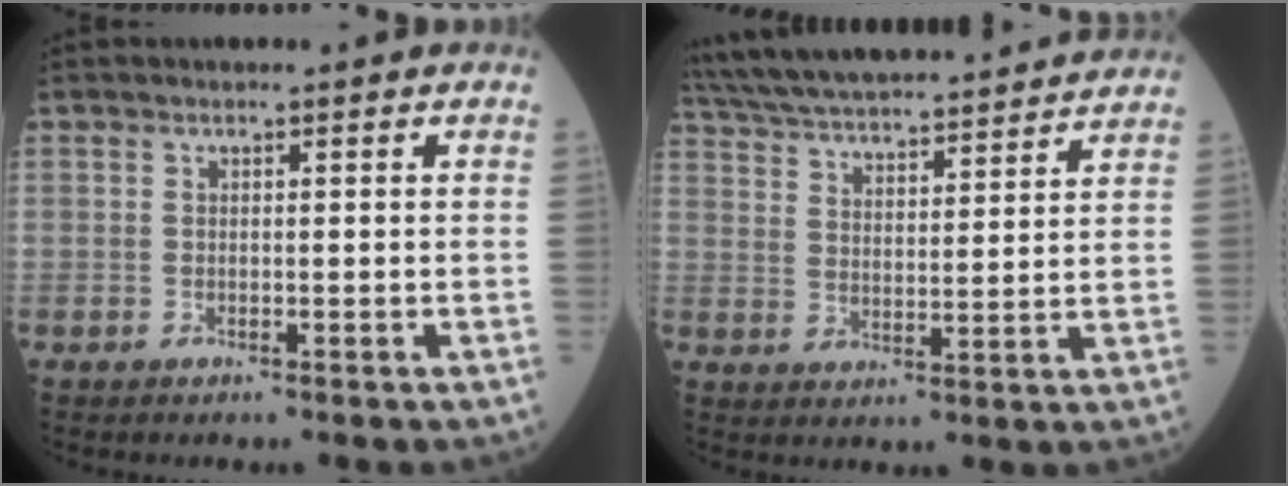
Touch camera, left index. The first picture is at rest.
{"total": 24.3, "force": [22.2, 2.9, 9.4], "torque": [-0.174, 0.028, 0.327]}